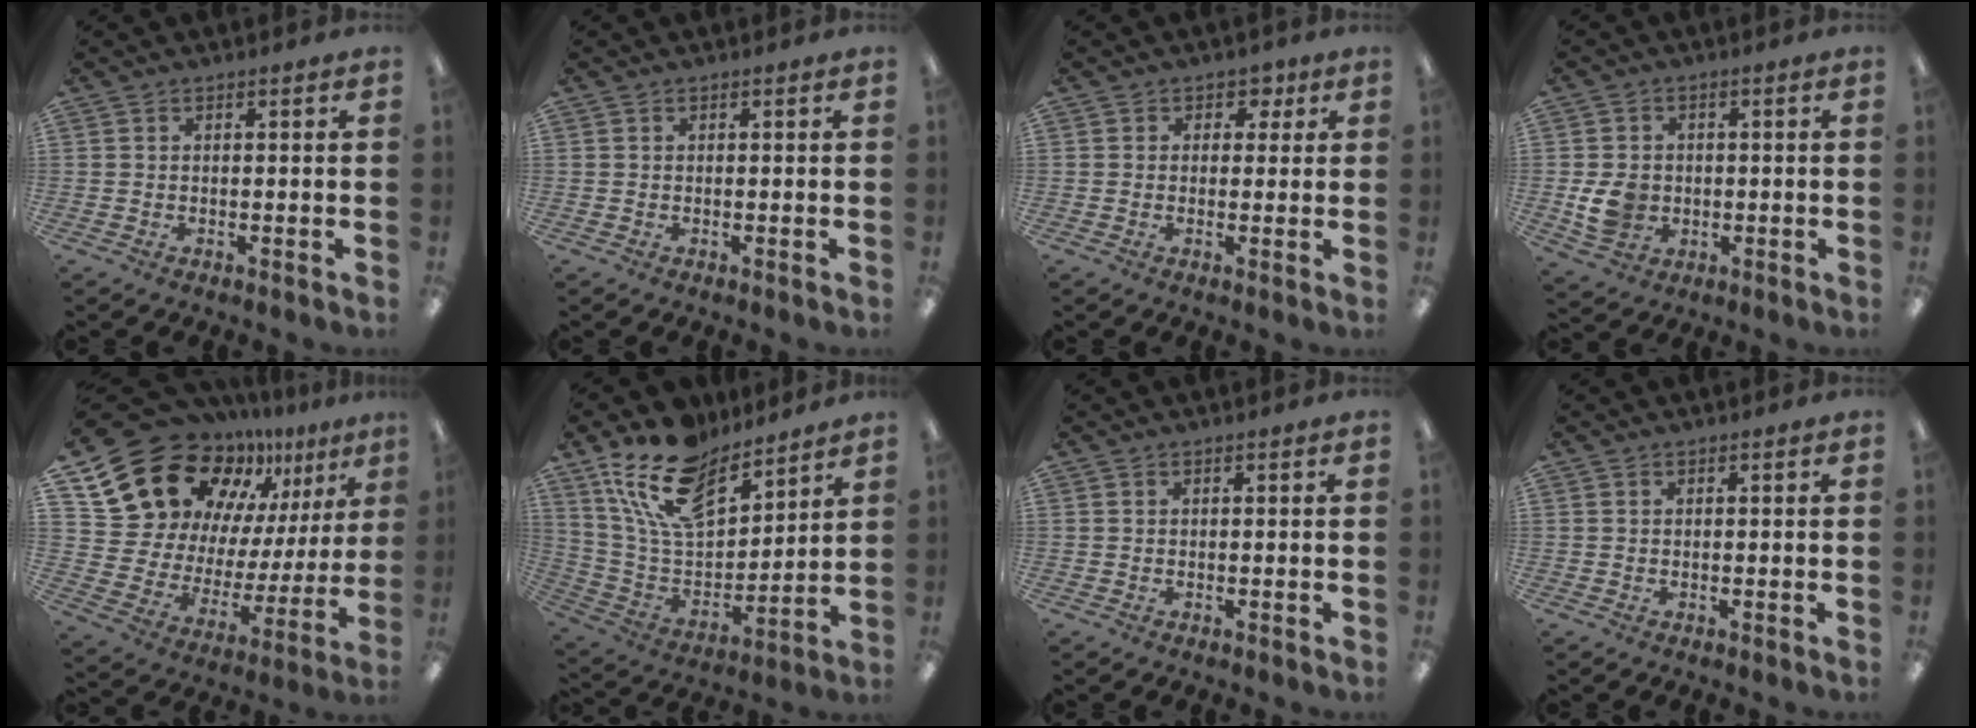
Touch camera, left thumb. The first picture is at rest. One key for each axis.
{"total": 0.0}
{"total": 3.2, "fx": 0.8, "fy": 2.9, "fz": 1.1, "tx": 0.000, "ty": 0.000, "tz": 0.009}
{"total": 7.3, "fx": -0.9, "fy": 6.2, "fz": 3.8, "tx": -0.063, "ty": 0.004, "tz": -0.016}
{"total": 19.9, "fx": 15.5, "fy": 10.5, "fz": 6.7, "tx": -0.126, "ty": -0.121, "tz": 0.288}
{"total": 19.3, "fx": 14.0, "fy": 9.4, "fz": 9.4, "tx": -0.188, "ty": -0.076, "tz": 0.256}
{"total": 0.0}
{"total": 0.0}